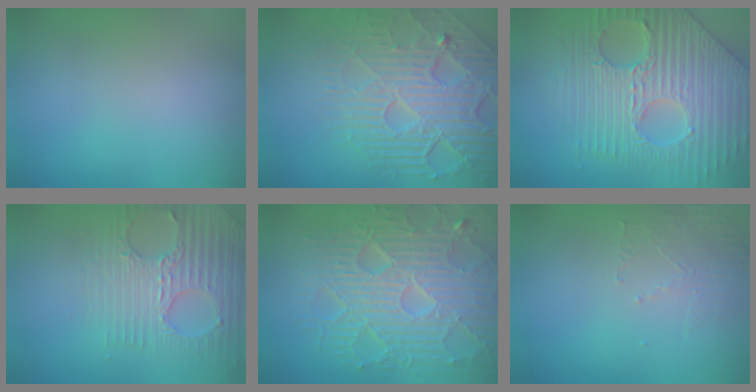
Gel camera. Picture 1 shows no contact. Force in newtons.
{"total": 8.2, "press": 6.0, "slide": 5.6}
{"total": 8.2, "press": 6.7, "slide": 4.6}
{"total": 3.9, "press": 3.7, "slide": 0.9}
{"total": 9.9, "press": 6.6, "slide": 7.4}
{"total": 1.5, "press": 0.5, "slide": 1.4}